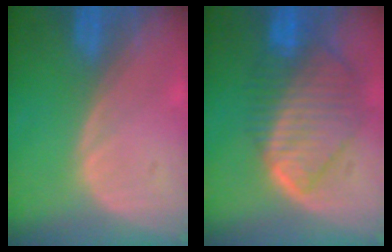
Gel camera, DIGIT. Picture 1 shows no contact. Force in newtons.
{"total": 10.0, "press": 8.7, "slide": 4.9}